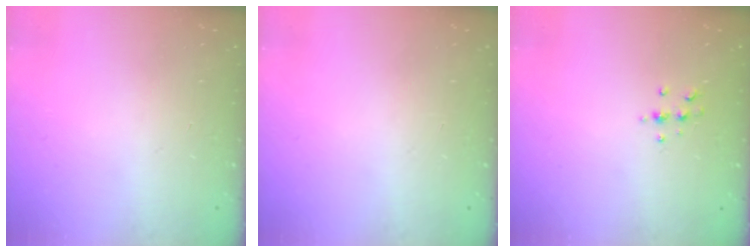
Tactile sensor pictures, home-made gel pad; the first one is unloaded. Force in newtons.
{"total": 0.0}
{"total": 6.1, "press": 6.0, "slide": 0.9}